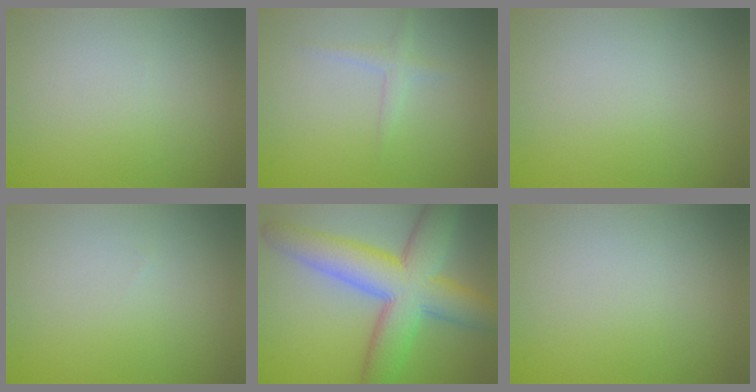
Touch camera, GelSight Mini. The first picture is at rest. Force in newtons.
{"total": 1.3, "press": 1.3, "slide": 0.1}
{"total": 0.0}
{"total": 0.0}
{"total": 10.4, "press": 10.4, "slide": 0.5}
{"total": 0.0}